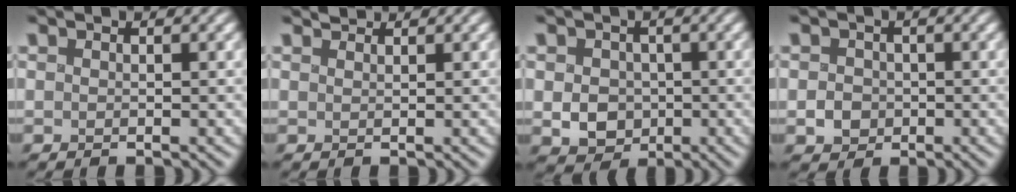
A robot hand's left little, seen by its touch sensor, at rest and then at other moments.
{"total": 1.0, "force": [1.0, 0.2, 0.1], "torque": [0.002, 0.004, 0.019]}
{"total": 4.0, "force": [-0.5, 3.5, 1.9], "torque": [-0.037, 0.001, -0.009]}
{"total": 2.0, "force": [-0.6, 1.8, 0.7], "torque": [-0.012, 0.000, -0.011]}